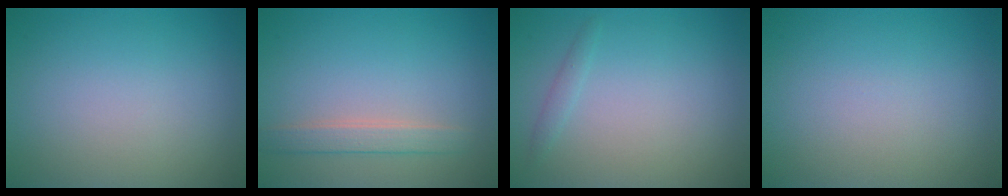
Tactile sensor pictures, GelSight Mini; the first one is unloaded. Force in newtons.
{"total": 2.0, "press": 2.0, "slide": 0.2}
{"total": 0.8, "press": 0.8, "slide": 0.1}
{"total": 0.0}